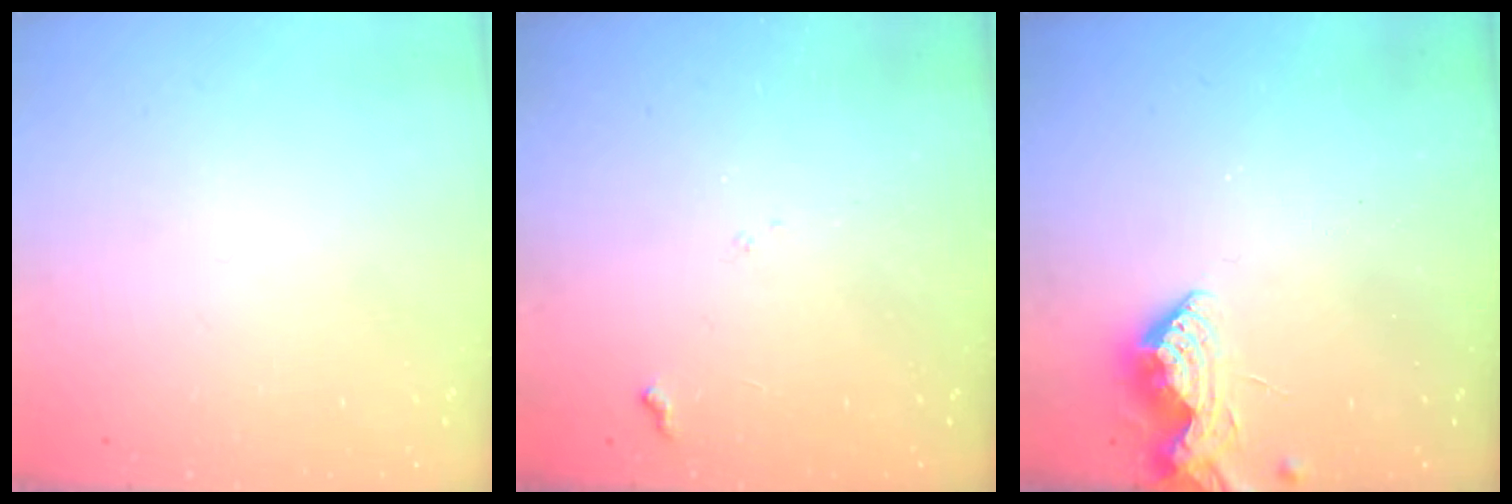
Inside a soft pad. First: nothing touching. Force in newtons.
{"total": 6.2, "press": 6.2, "slide": 0.6}
{"total": 7.6, "press": 7.5, "slide": 0.7}